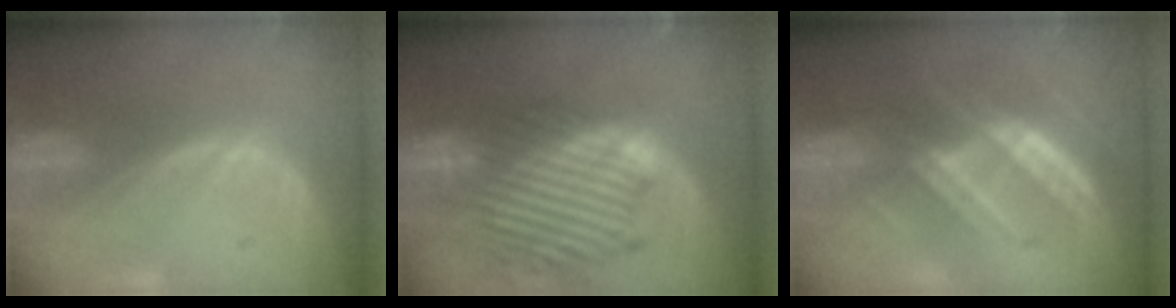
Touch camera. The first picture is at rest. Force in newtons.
{"total": 13.8, "press": 11.8, "slide": 7.2}
{"total": 7.9, "press": 7.0, "slide": 3.6}